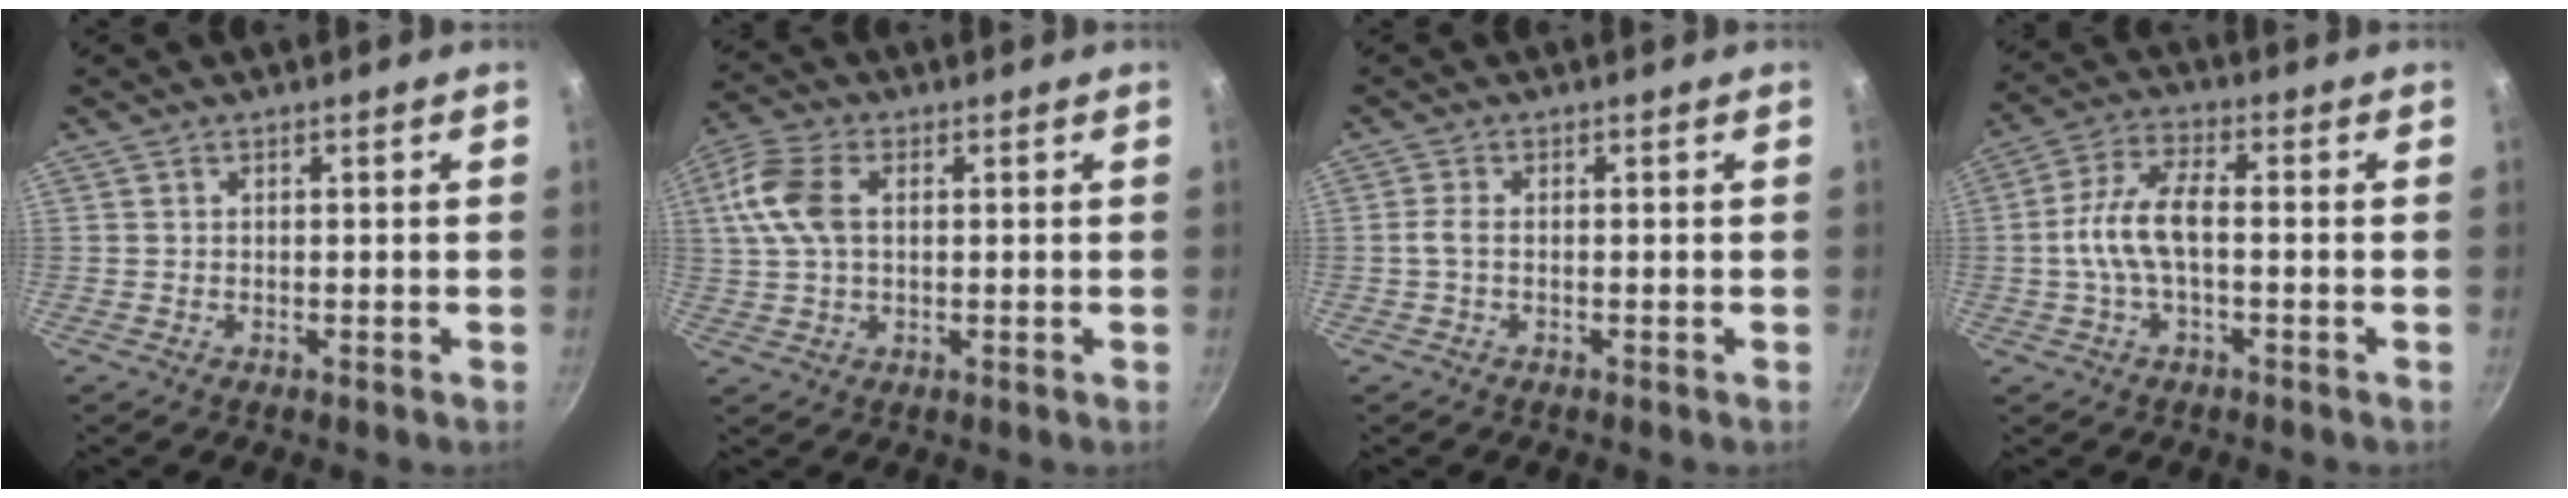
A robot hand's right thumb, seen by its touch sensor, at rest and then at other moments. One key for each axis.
{"total": 10.0, "fx": 1.8, "fy": 6.2, "fz": 7.6, "tx": -0.158, "ty": 0.013, "tz": 0.027}
{"total": 1.9, "fx": -0.4, "fy": 0.8, "fz": 1.7, "tx": -0.049, "ty": 0.007, "tz": -0.013}
{"total": 9.2, "fx": -1.0, "fy": 4.0, "fz": 8.2, "tx": -0.167, "ty": 0.030, "tz": -0.030}